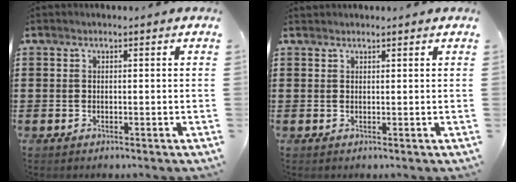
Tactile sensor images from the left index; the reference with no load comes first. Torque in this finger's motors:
{"motor_torque": [0.04, -0.11, -0.07, -0.01]}